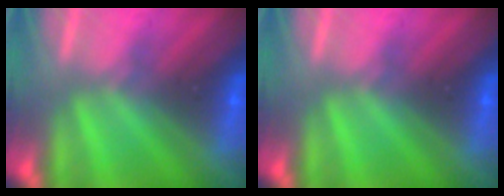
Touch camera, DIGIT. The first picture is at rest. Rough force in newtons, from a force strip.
{"total": 0.0}